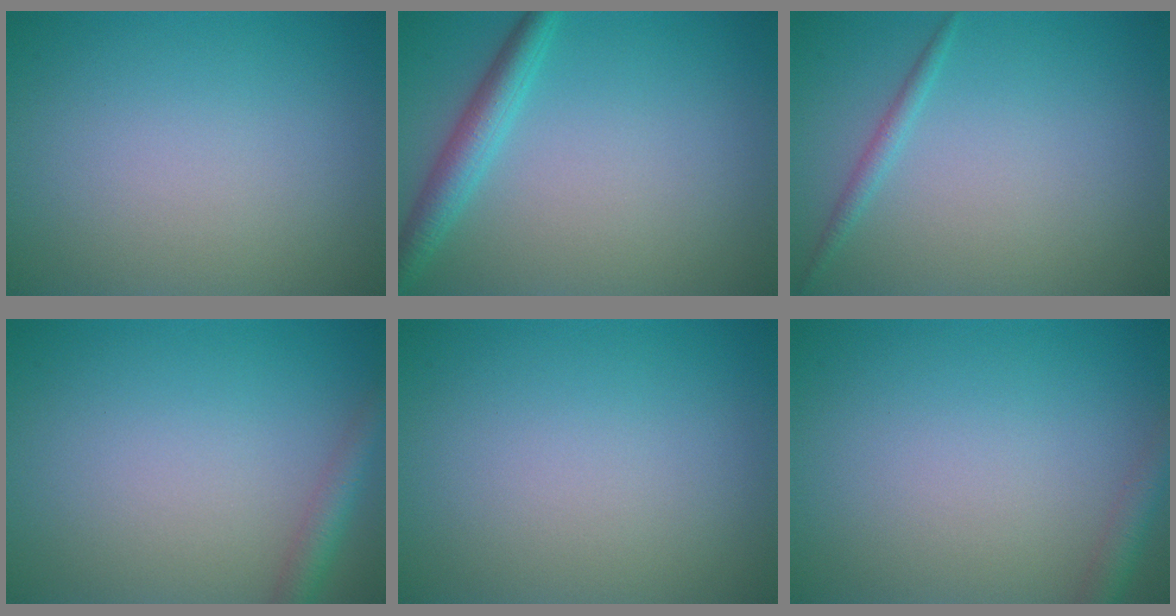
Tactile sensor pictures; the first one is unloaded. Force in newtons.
{"total": 3.0, "press": 3.0, "slide": 0.1}
{"total": 1.1, "press": 1.1, "slide": 0.1}
{"total": 2.3, "press": 2.3, "slide": 0.1}
{"total": 0.0}
{"total": 2.0, "press": 2.0, "slide": 0.1}